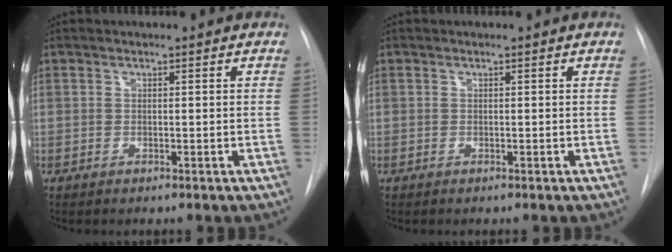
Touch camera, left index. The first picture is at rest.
{"total": 0.0}